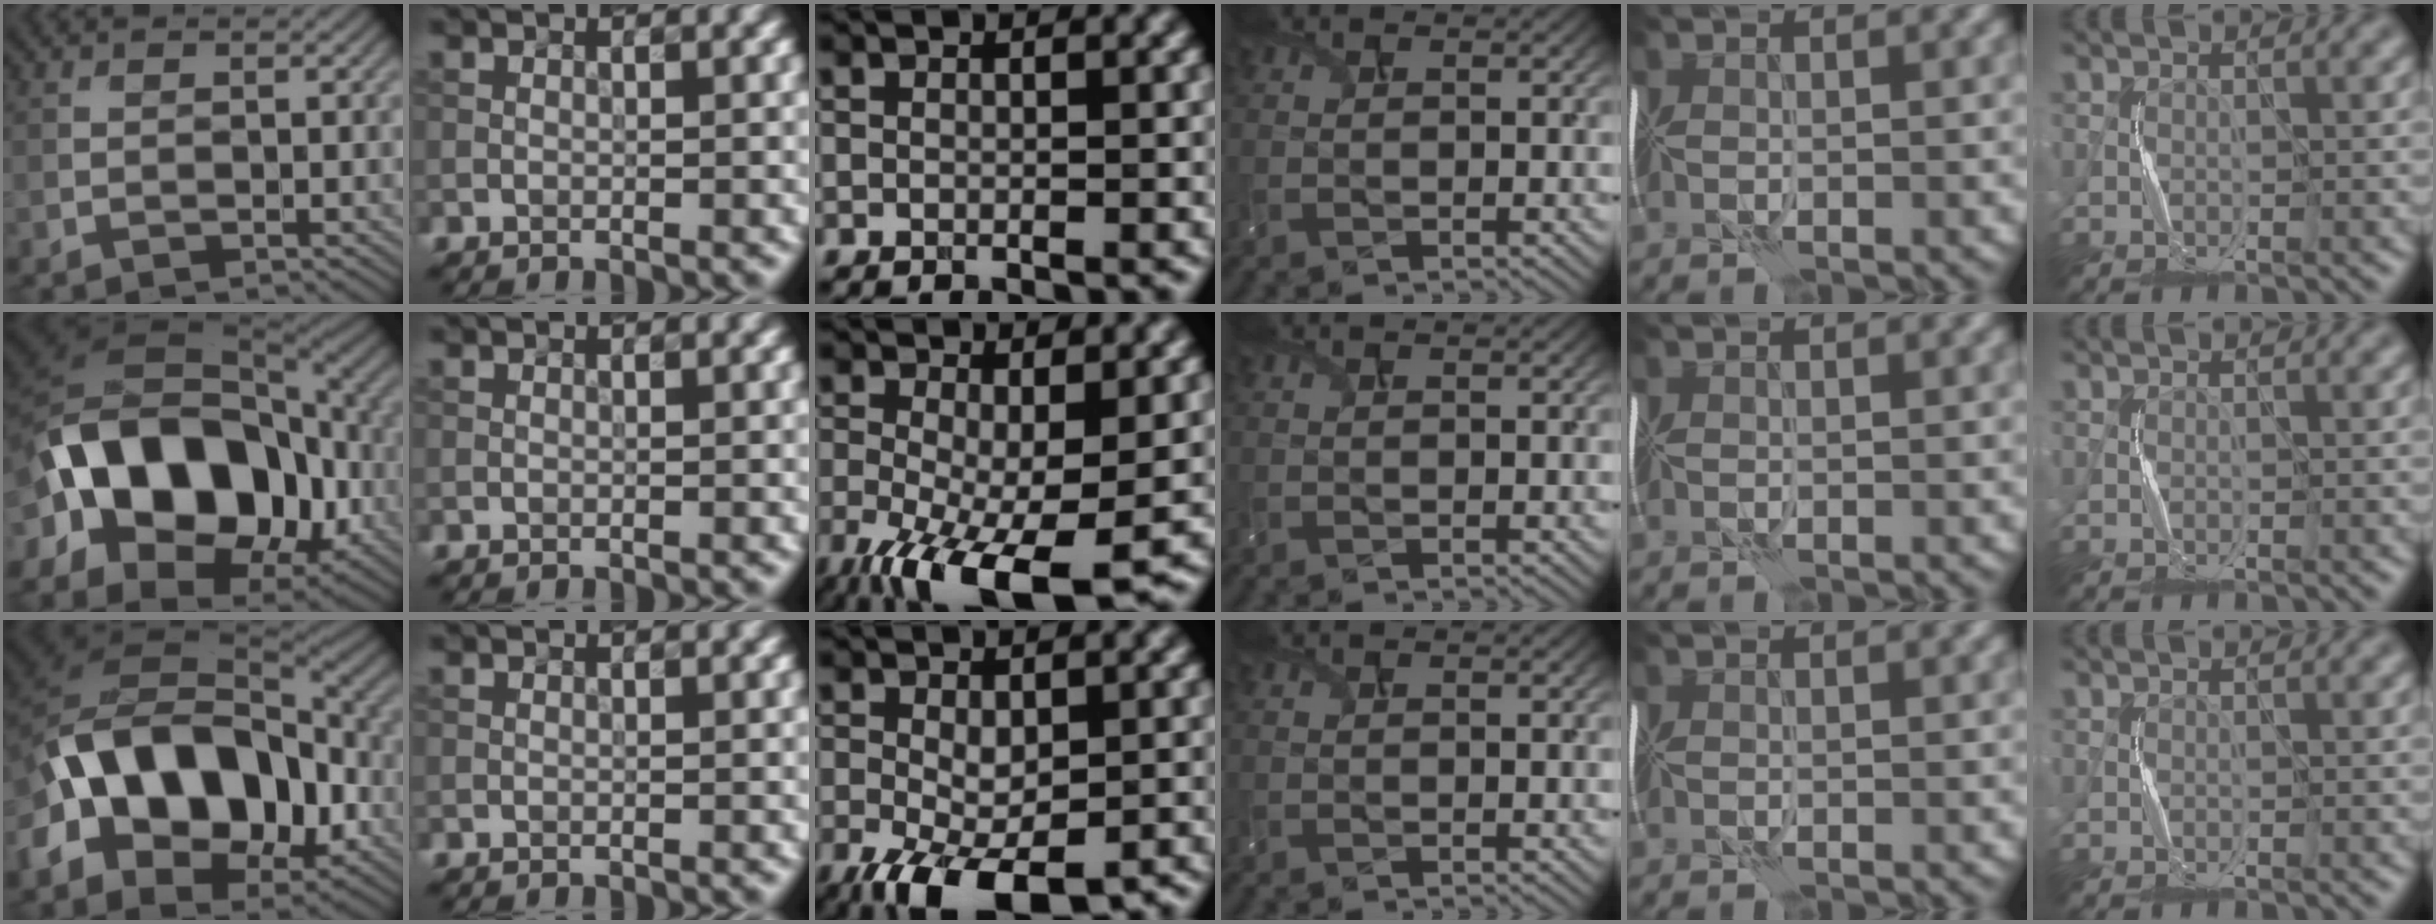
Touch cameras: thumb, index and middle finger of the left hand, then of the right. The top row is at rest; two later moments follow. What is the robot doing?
{"motion": "shake", "object": "handbell"}